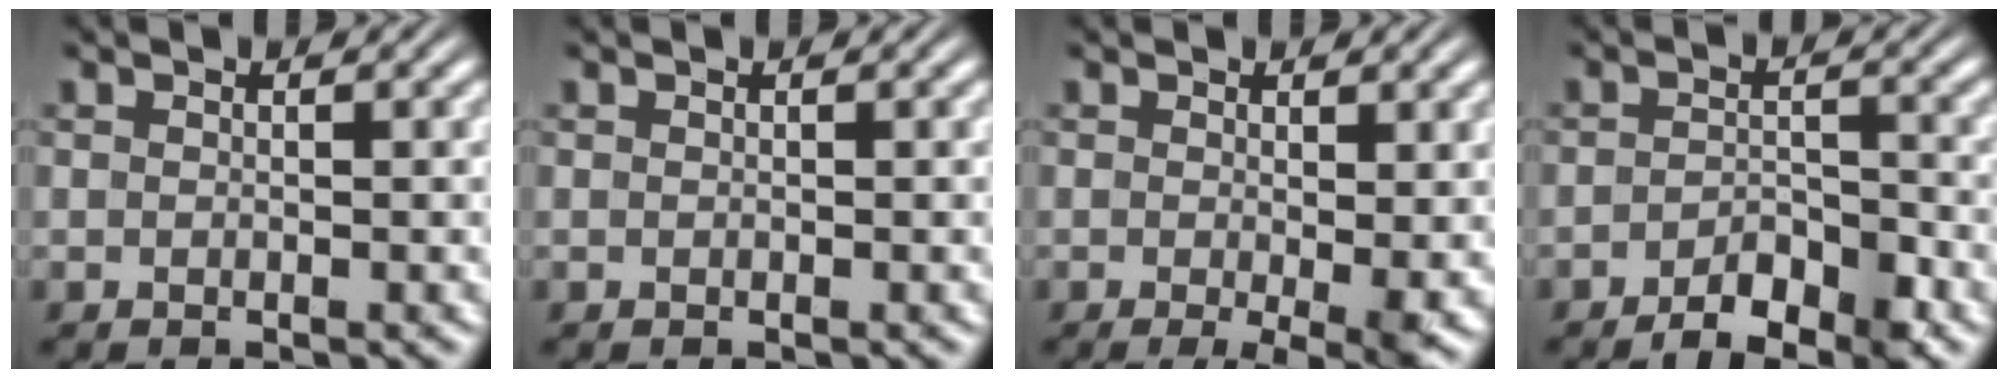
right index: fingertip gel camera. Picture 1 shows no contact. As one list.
[{"total": 0.0}, {"total": 3.2, "force": [-1.3, 0.8, 2.8], "torque": [-0.034, -0.018, -0.014]}, {"total": 4.0, "force": [-3.1, 1.4, 2.1], "torque": [-0.024, -0.001, -0.059]}]